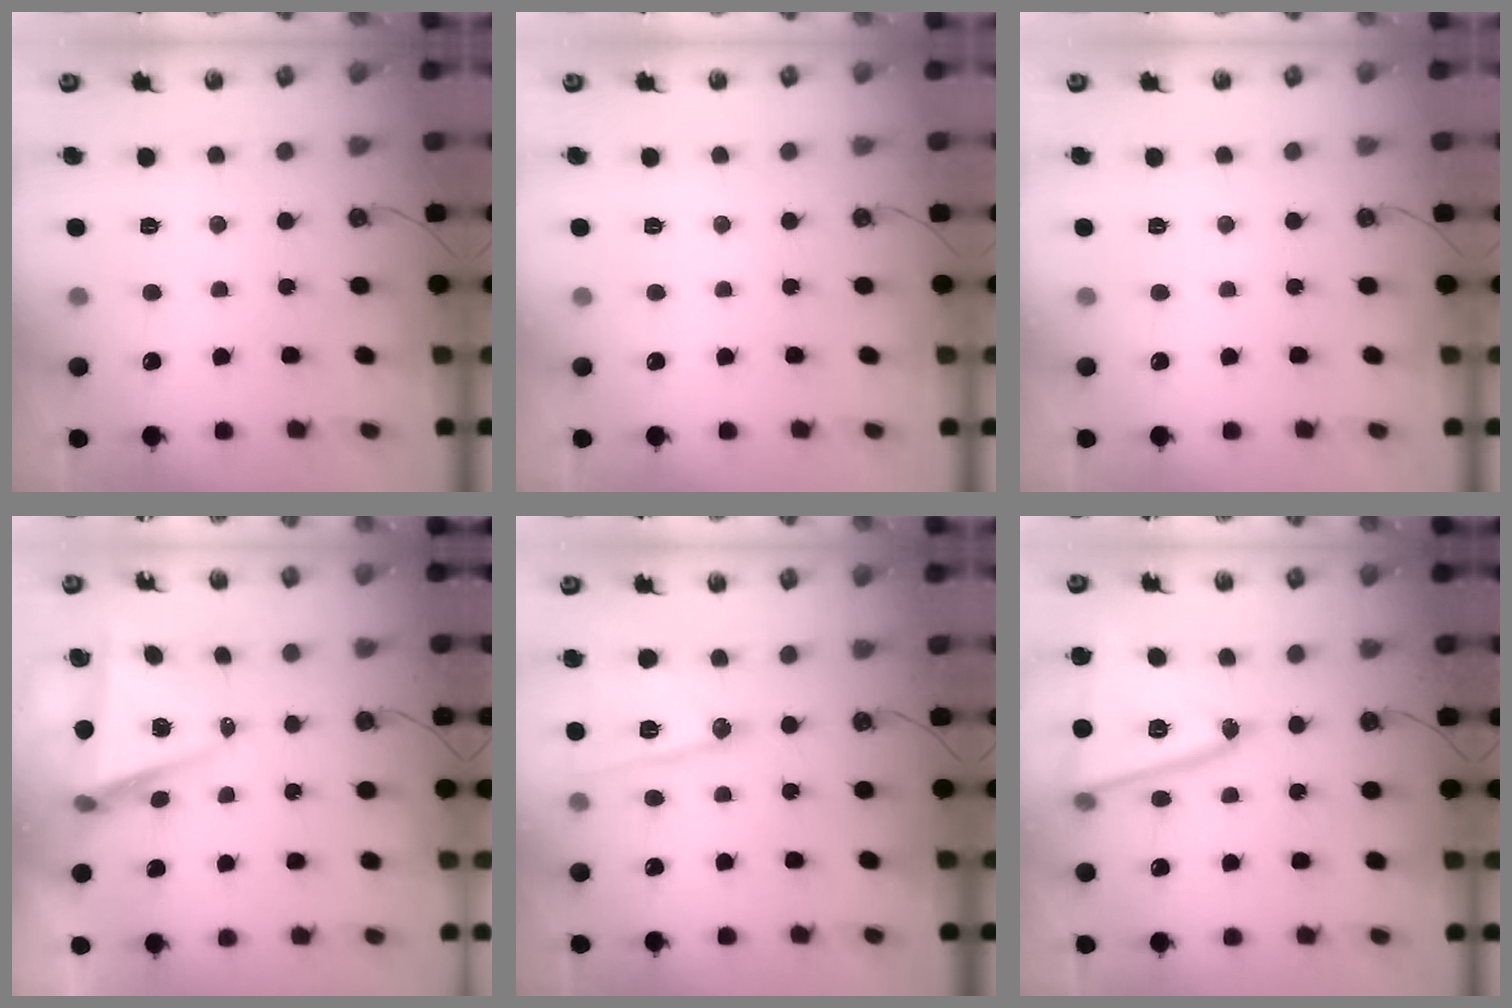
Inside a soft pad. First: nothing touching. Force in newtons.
{"total": 0.0}
{"total": 0.0}
{"total": 6.6, "press": 4.9, "slide": 4.3}
{"total": 13.3, "press": 13.2, "slide": 0.7}
{"total": 19.0, "press": 18.9, "slide": 1.7}